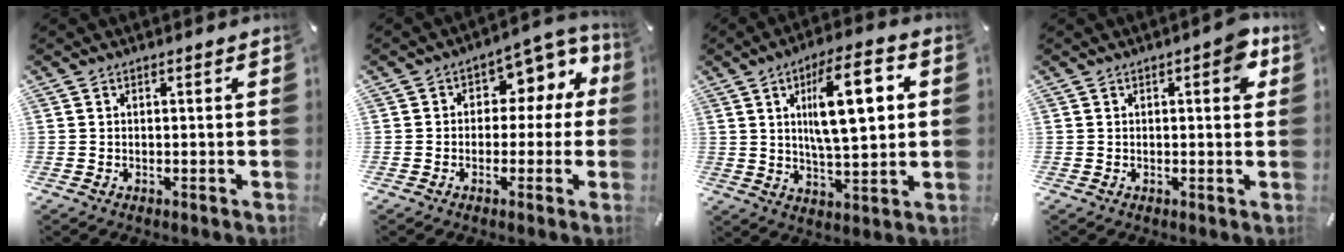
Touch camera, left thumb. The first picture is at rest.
{"total": 7.2, "force": [1.5, 5.8, 4.0], "torque": [-0.042, -0.016, 0.020]}
{"total": 16.2, "force": [4.5, 5.8, 14.4], "torque": [-0.237, -0.006, 0.065]}
{"total": 4.4, "force": [1.3, 1.8, 3.8], "torque": [-0.046, -0.003, 0.014]}